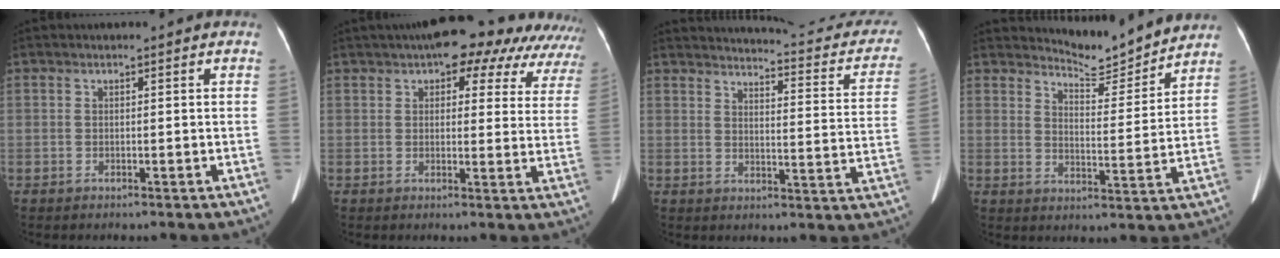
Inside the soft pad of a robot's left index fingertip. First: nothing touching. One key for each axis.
{"total": 15.9, "fx": 12.8, "fy": 5.5, "fz": 7.8, "tx": -0.066, "ty": 0.030, "tz": 0.137}
{"total": 19.5, "fx": 17.4, "fy": 4.3, "fz": 7.5, "tx": -0.075, "ty": -0.033, "tz": 0.183}
{"total": 8.4, "fx": 8.4, "fy": 0.5, "fz": 0.5, "tx": -0.019, "ty": -0.014, "tz": 0.121}